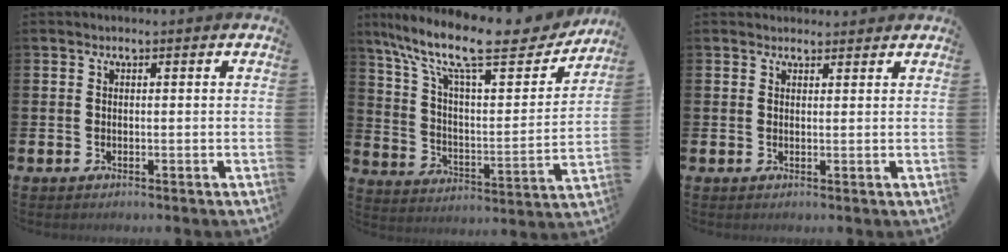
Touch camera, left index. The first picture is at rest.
{"total": 14.9, "force": [11.8, 4.0, 8.1], "torque": [-0.168, -0.078, 0.194]}
{"total": 1.6, "force": [1.5, 0.5, 0.0], "torque": [0.014, -0.005, 0.025]}